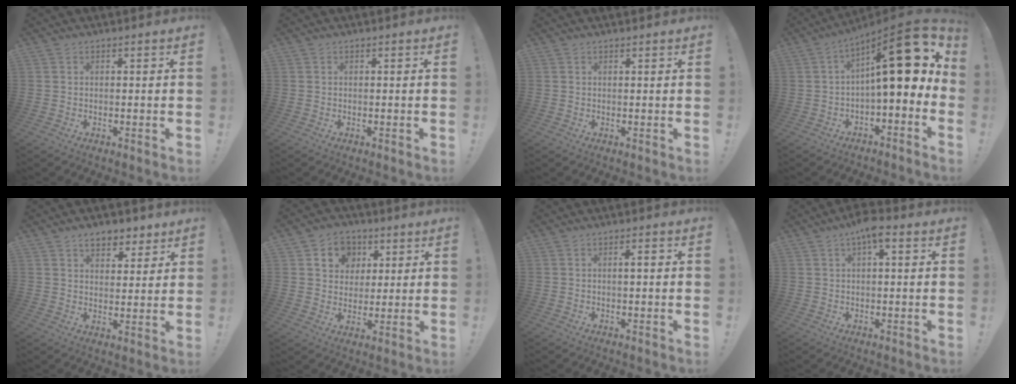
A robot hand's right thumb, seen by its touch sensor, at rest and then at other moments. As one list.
[{"total": 0.0}, {"total": 0.7, "force": [0.6, 0.1, -0.1], "torque": [0.010, -0.004, 0.011]}, {"total": 20.7, "force": [4.5, 6.0, 19.3], "torque": [-0.281, -0.021, 0.075]}, {"total": 7.2, "force": [4.9, 4.2, 3.2], "torque": [-0.039, -0.022, 0.089]}, {"total": 9.1, "force": [3.3, 8.2, 2.4], "torque": [-0.032, -0.017, 0.065]}, {"total": 1.5, "force": [0.1, 0.0, 1.5], "torque": [-0.026, 0.001, -0.002]}, {"total": 4.7, "force": [1.9, 1.2, 4.2], "torque": [-0.073, -0.002, 0.028]}]